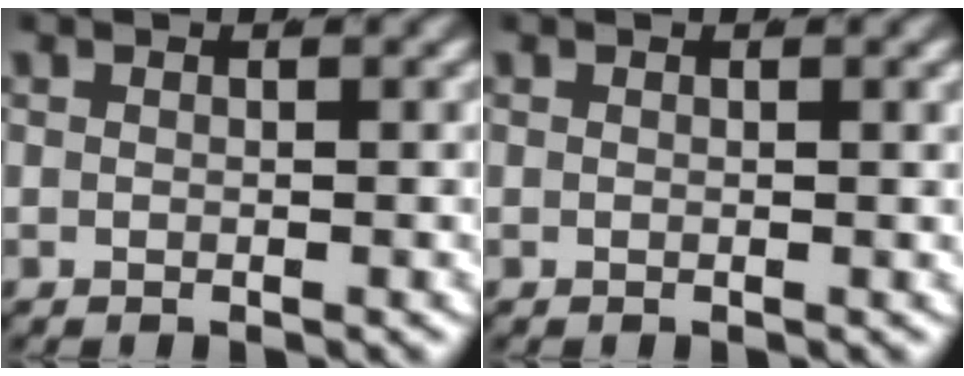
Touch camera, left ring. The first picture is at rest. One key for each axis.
{"total": 0.0}